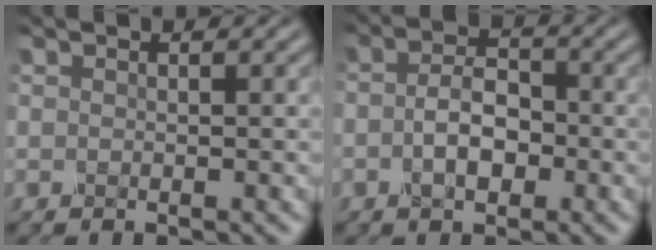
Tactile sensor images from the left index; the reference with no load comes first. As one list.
[{"total": 3.6, "force": [-1.3, 2.0, 2.7], "torque": [-0.051, 0.000, -0.030]}]